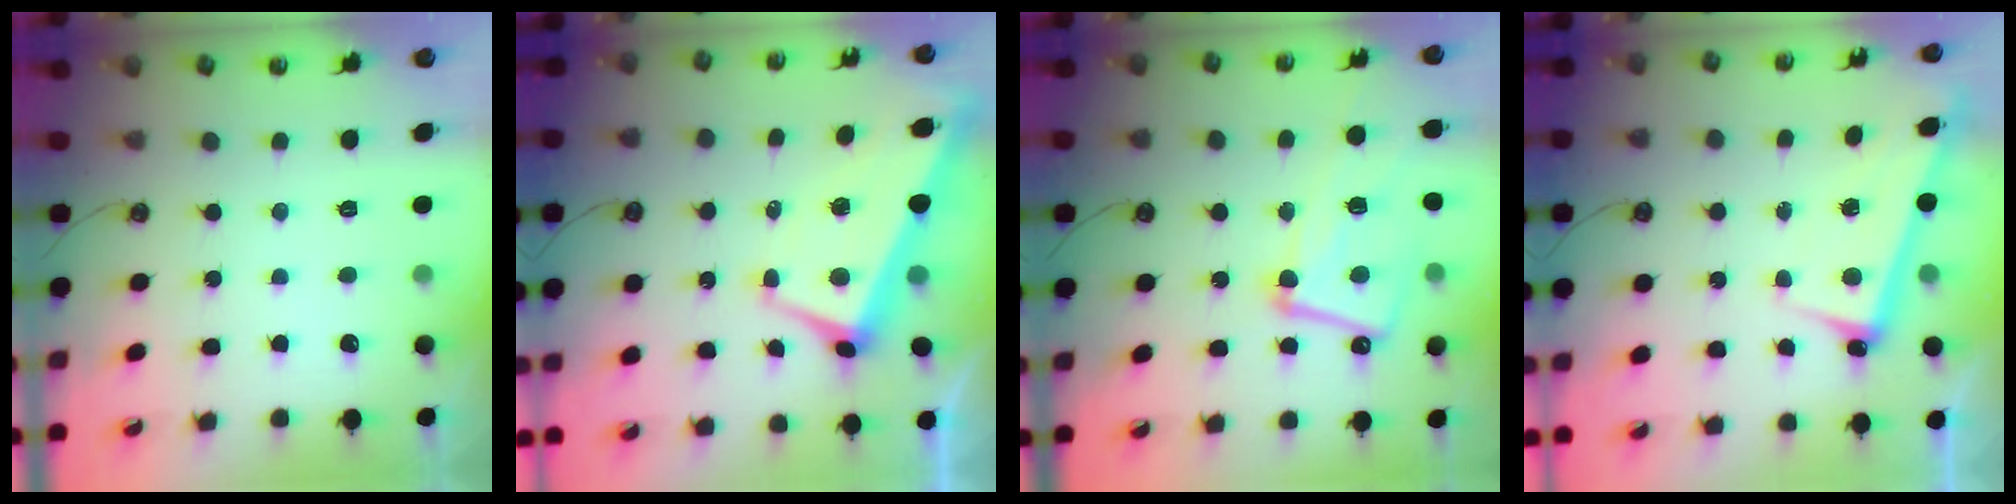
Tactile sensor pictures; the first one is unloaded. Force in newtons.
{"total": 1.8, "press": 1.2, "slide": 1.3}
{"total": 14.0, "press": 14.0, "slide": 0.9}
{"total": 2.6, "press": 2.5, "slide": 0.7}